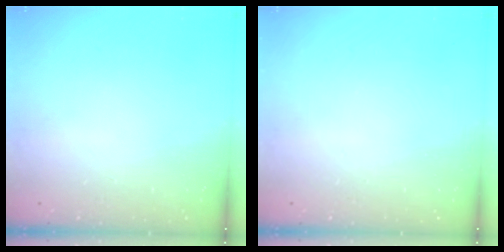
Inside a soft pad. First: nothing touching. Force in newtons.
{"total": 0.0}